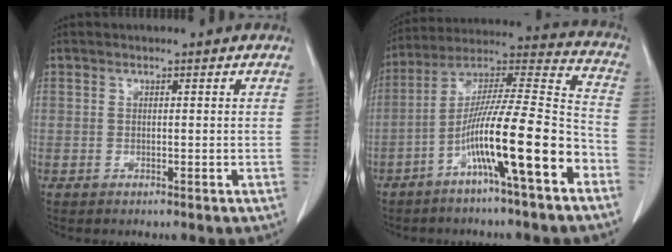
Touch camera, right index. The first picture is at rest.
{"total": 17.0, "force": [-7.8, 0.5, 15.1], "torque": [-0.259, 0.004, -0.136]}